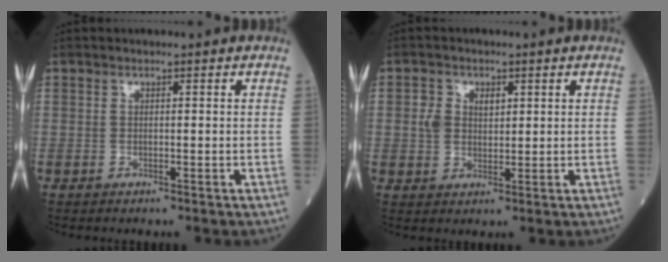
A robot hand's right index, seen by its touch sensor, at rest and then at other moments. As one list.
[{"total": 4.1, "force": [1.1, 2.9, 2.6], "torque": [-0.047, 0.013, 0.021]}]